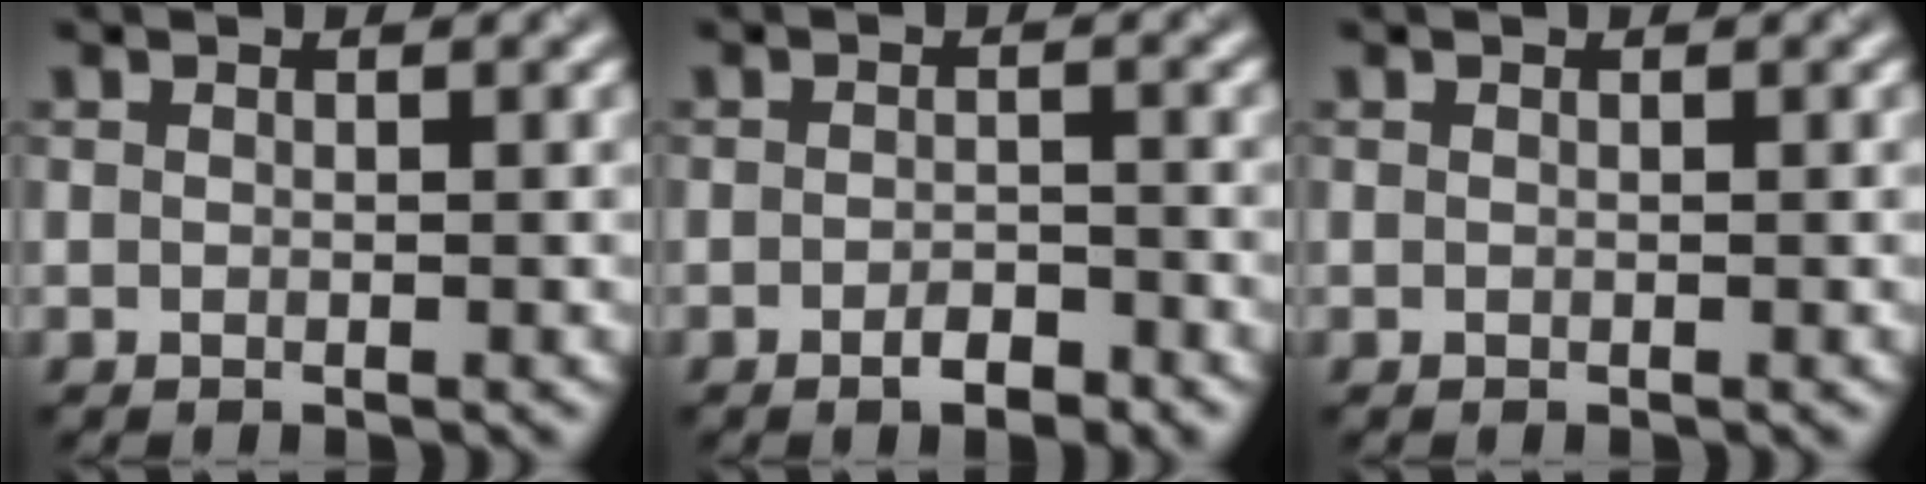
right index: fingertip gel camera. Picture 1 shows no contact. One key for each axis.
{"total": 2.1, "fx": -1.2, "fy": 0.7, "fz": 1.6, "tx": -0.023, "ty": 0.000, "tz": -0.020}
{"total": 0.0}